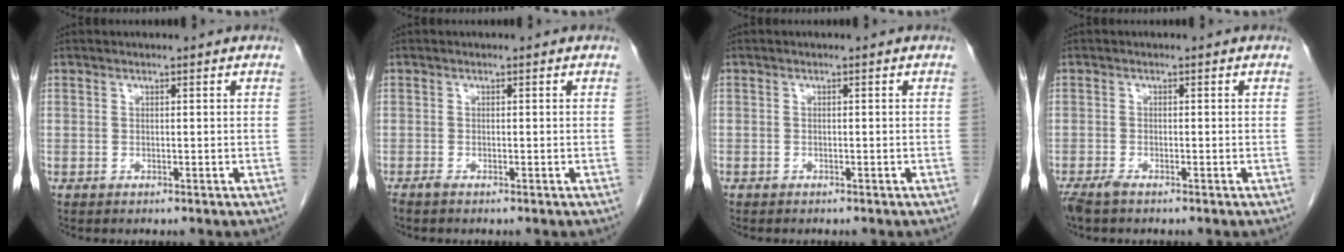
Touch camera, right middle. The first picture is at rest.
{"total": 0.6, "force": [-0.5, -0.1, 0.3], "torque": [-0.009, -0.002, -0.011]}
{"total": 0.5, "force": [-0.4, 0.3, 0.0], "torque": [-0.007, 0.002, -0.007]}
{"total": 2.1, "force": [-1.6, 0.4, 1.2], "torque": [-0.028, -0.006, -0.031]}